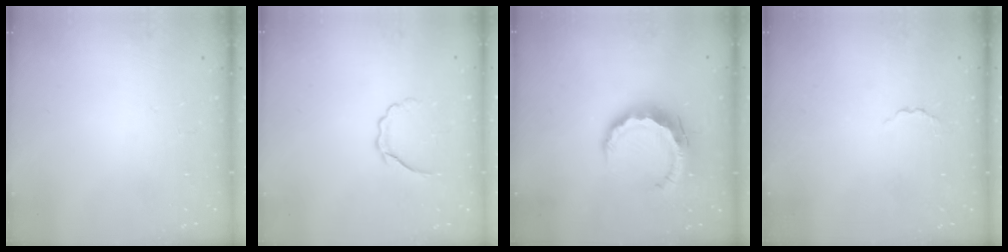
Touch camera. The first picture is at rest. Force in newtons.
{"total": 5.0, "press": 4.9, "slide": 1.1}
{"total": 9.3, "press": 9.3, "slide": 1.2}
{"total": 2.0, "press": 1.9, "slide": 0.4}